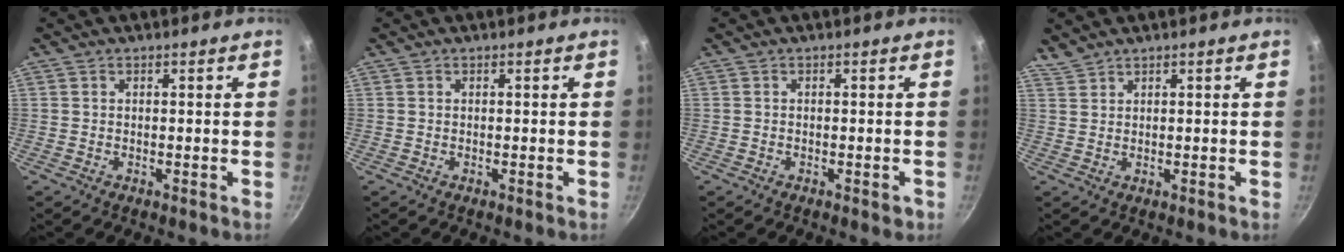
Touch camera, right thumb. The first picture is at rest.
{"total": 0.0}
{"total": 1.4, "force": [-0.7, 0.7, 1.0], "torque": [-0.016, 0.004, -0.008]}
{"total": 1.8, "force": [1.8, 0.3, 0.2], "torque": [-0.004, 0.003, 0.041]}